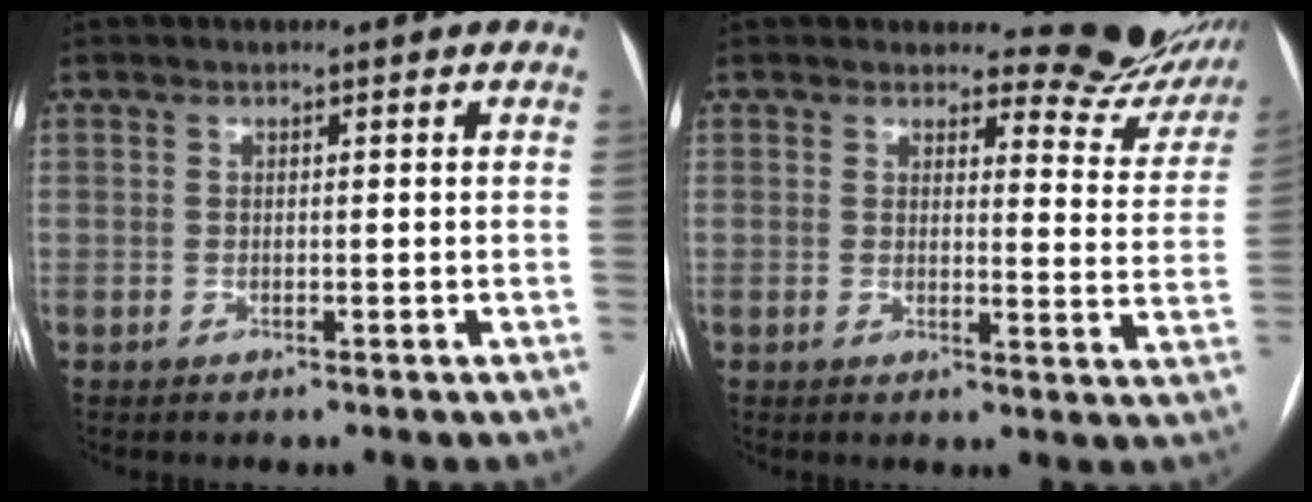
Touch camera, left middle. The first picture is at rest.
{"total": 11.3, "force": [10.8, 3.2, 1.6], "torque": [0.012, -0.065, 0.094]}